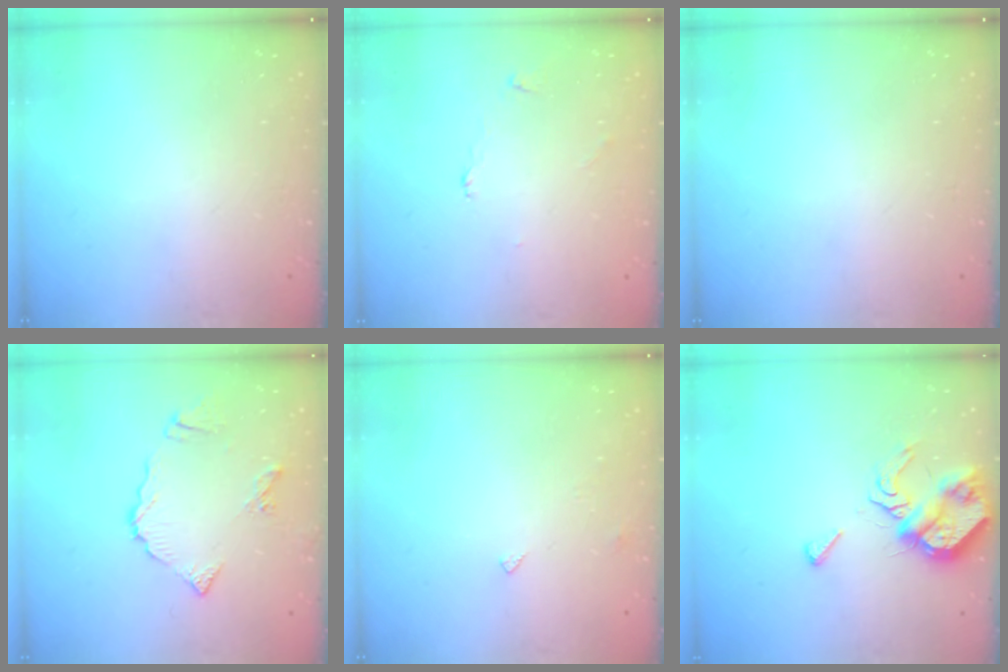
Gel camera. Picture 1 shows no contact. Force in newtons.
{"total": 2.2, "press": 2.2, "slide": 0.4}
{"total": 0.0}
{"total": 8.4, "press": 8.4, "slide": 0.9}
{"total": 2.4, "press": 2.4, "slide": 0.4}
{"total": 8.3, "press": 8.3, "slide": 0.4}